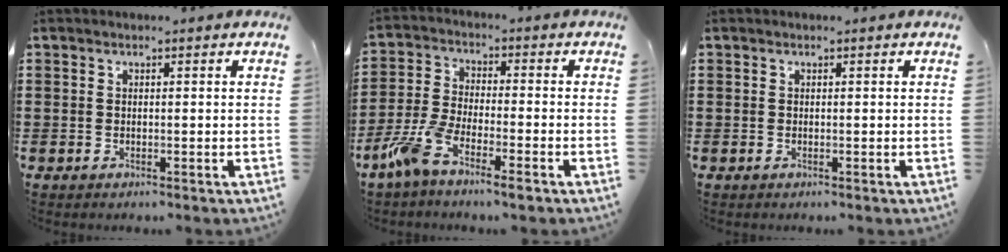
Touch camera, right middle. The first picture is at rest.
{"total": 7.0, "force": [-4.9, 1.4, 4.8], "torque": [-0.125, -0.012, -0.098]}
{"total": 0.0}